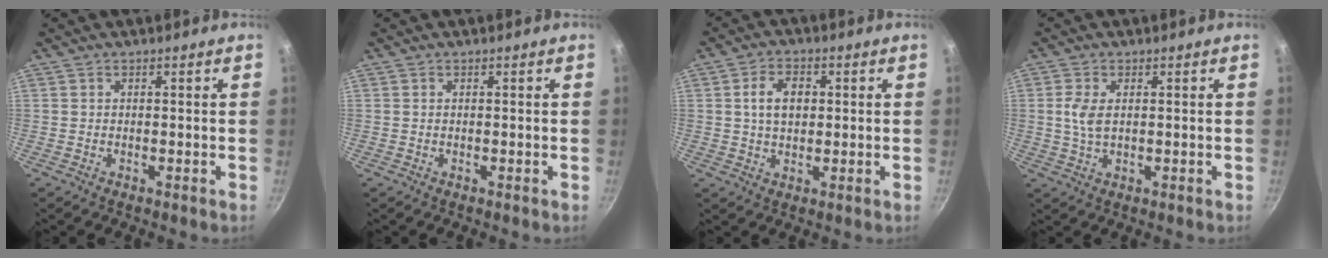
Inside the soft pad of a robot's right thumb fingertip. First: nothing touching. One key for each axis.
{"total": 0.0}
{"total": 6.4, "fx": 1.0, "fy": 4.3, "fz": 4.6, "tx": -0.063, "ty": 0.007, "tz": 0.016}
{"total": 4.4, "fx": 0.7, "fy": 2.5, "fz": 3.6, "tx": -0.077, "ty": 0.001, "tz": 0.014}